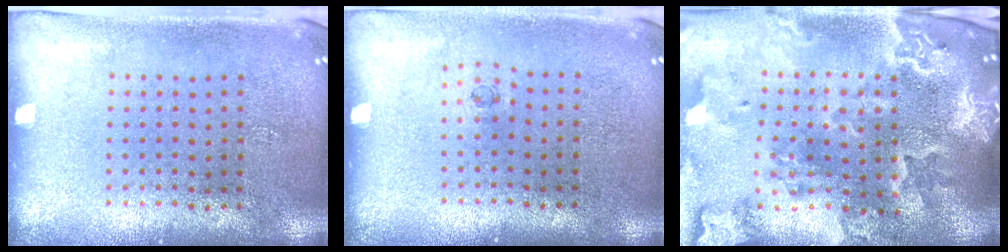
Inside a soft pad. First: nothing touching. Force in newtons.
{"total": 0.5, "press": 0.2, "slide": 0.4}
{"total": 4.7, "press": 3.8, "slide": 2.8}